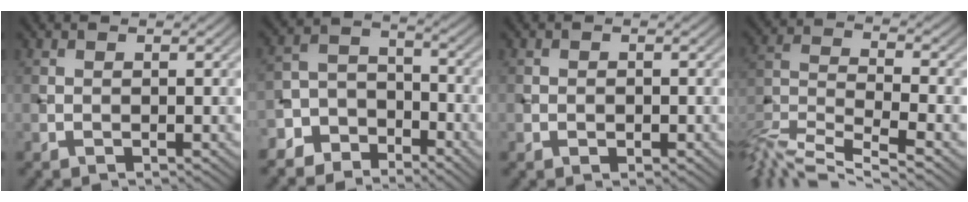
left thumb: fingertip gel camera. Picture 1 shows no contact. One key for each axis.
{"total": 6.9, "fx": -5.6, "fy": 3.7, "fz": 1.7, "tx": -0.041, "ty": -0.001, "tz": -0.120}
{"total": 0.9, "fx": -0.3, "fy": 0.7, "fz": 0.5, "tx": -0.005, "ty": -0.002, "tz": -0.006}
{"total": 9.8, "fx": -6.9, "fy": 2.7, "fz": 6.4, "tx": -0.140, "ty": -0.021, "tz": -0.134}